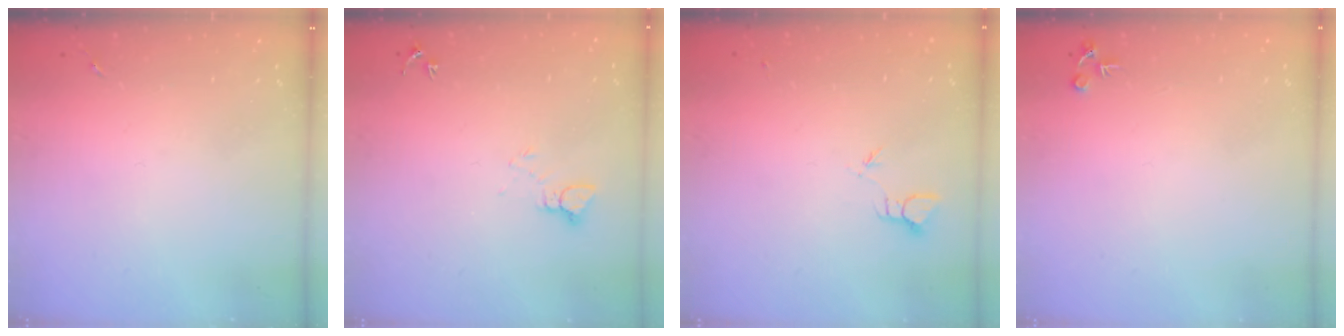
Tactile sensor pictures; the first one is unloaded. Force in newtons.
{"total": 4.2, "press": 4.1, "slide": 0.4}
{"total": 2.0, "press": 2.0, "slide": 0.1}
{"total": 4.3, "press": 4.3, "slide": 0.5}